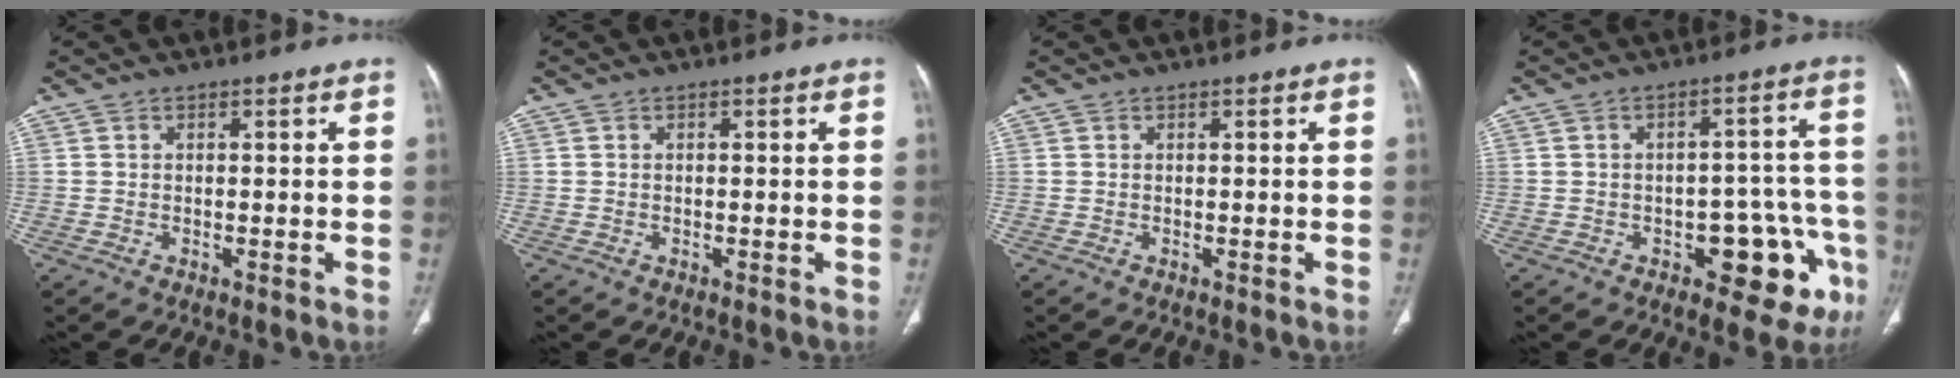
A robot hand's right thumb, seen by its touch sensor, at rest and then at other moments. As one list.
[{"total": 0.0}, {"total": 0.0}, {"total": 12.4, "force": [-5.2, 6.1, 9.5], "torque": [-0.073, 0.041, -0.057]}]